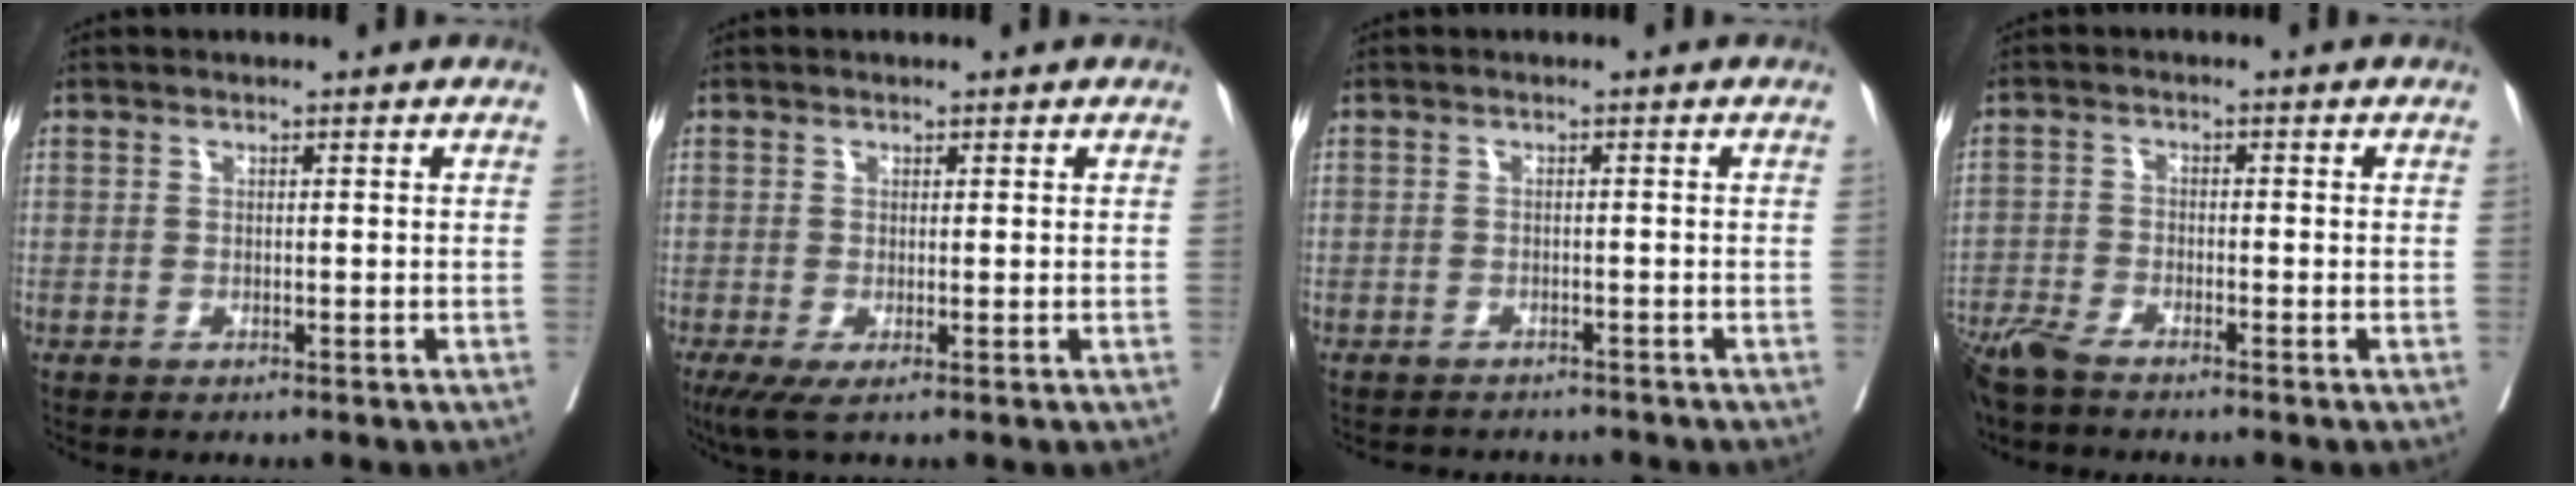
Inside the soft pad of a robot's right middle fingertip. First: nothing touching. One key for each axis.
{"total": 2.7, "fx": -0.7, "fy": 0.6, "fz": 2.5, "tx": -0.047, "ty": -0.011, "tz": -0.008}
{"total": 4.9, "fx": -4.7, "fy": 1.2, "fz": 0.4, "tx": -0.004, "ty": -0.007, "tz": -0.062}
{"total": 5.6, "fx": -4.9, "fy": 0.9, "fz": 2.6, "tx": -0.049, "ty": -0.015, "tz": -0.096}